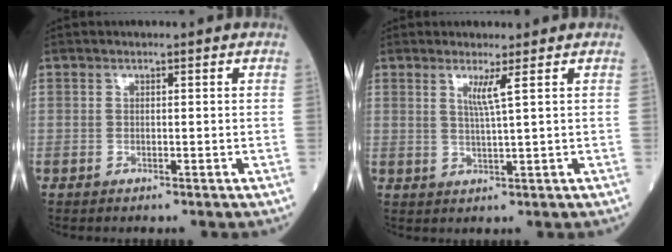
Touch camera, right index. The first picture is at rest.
{"total": 2.7, "force": [1.2, -0.9, 2.2], "torque": [-0.045, -0.009, 0.026]}